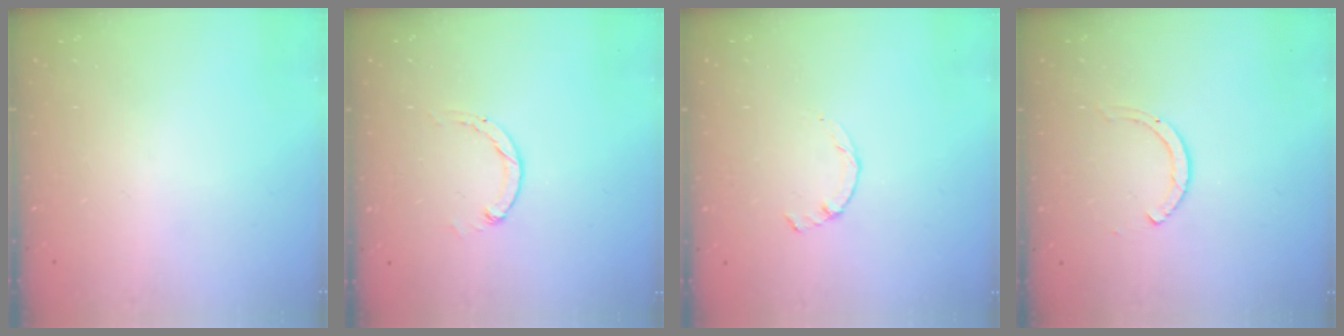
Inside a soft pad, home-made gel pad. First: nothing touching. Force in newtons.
{"total": 1.2, "press": 1.2, "slide": 0.3}
{"total": 0.8, "press": 0.7, "slide": 0.2}
{"total": 2.0, "press": 1.9, "slide": 0.3}